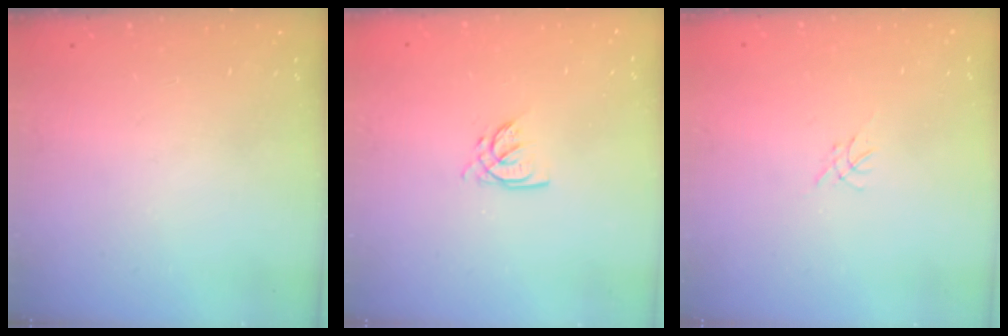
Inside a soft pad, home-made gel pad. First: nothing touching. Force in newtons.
{"total": 3.5, "press": 3.5, "slide": 0.2}
{"total": 0.0}